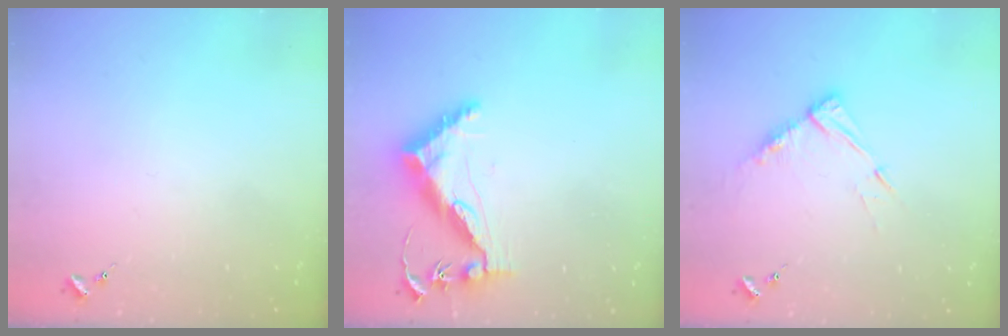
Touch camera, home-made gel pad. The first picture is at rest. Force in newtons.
{"total": 12.8, "press": 12.8, "slide": 0.8}
{"total": 9.4, "press": 9.4, "slide": 0.6}